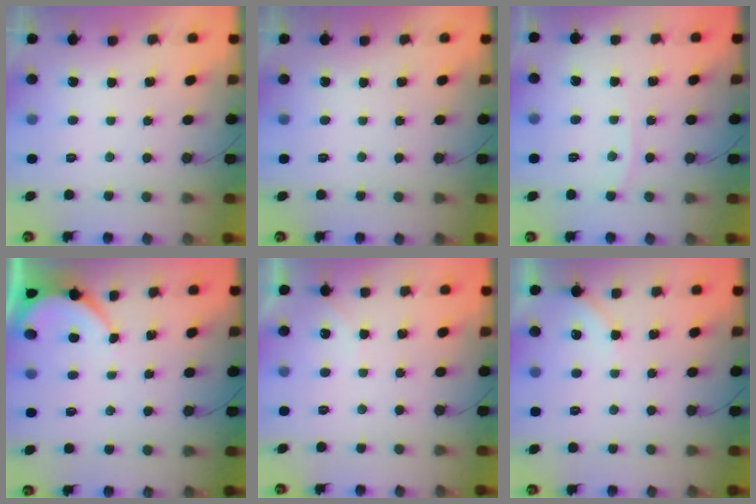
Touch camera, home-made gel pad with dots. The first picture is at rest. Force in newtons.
{"total": 0.0}
{"total": 4.0, "press": 3.9, "slide": 0.6}
{"total": 1.9, "press": 1.9, "slide": 0.3}
{"total": 2.5, "press": 2.4, "slide": 0.3}
{"total": 2.9, "press": 2.9, "slide": 0.4}